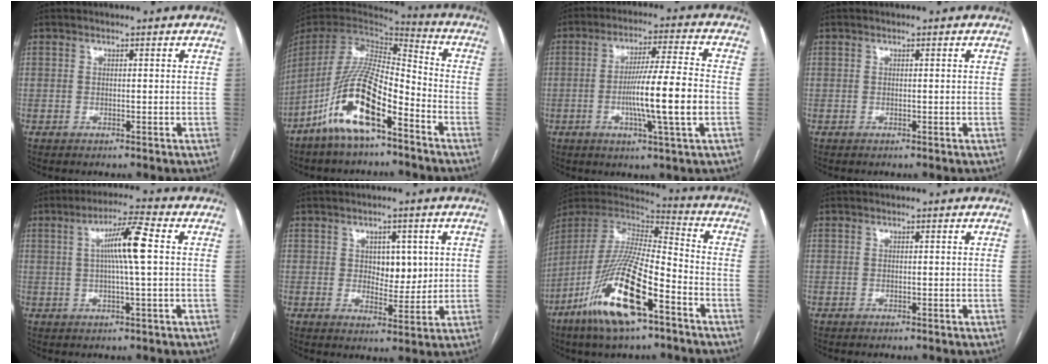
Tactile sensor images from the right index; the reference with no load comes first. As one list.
[{"total": 15.1, "force": [-8.4, 3.8, 12.0], "torque": [-0.245, -0.008, -0.156]}, {"total": 11.9, "force": [-2.2, -0.6, 11.7], "torque": [-0.206, -0.005, -0.044]}, {"total": 0.0}, {"total": 7.7, "force": [1.2, -0.2, 7.6], "torque": [-0.134, 0.009, 0.018]}, {"total": 5.5, "force": [1.2, 3.2, 4.3], "torque": [-0.052, 0.001, 0.024]}, {"total": 20.2, "force": [-10.4, 4.2, 16.8], "torque": [-0.364, -0.038, -0.195]}, {"total": 0.0}]